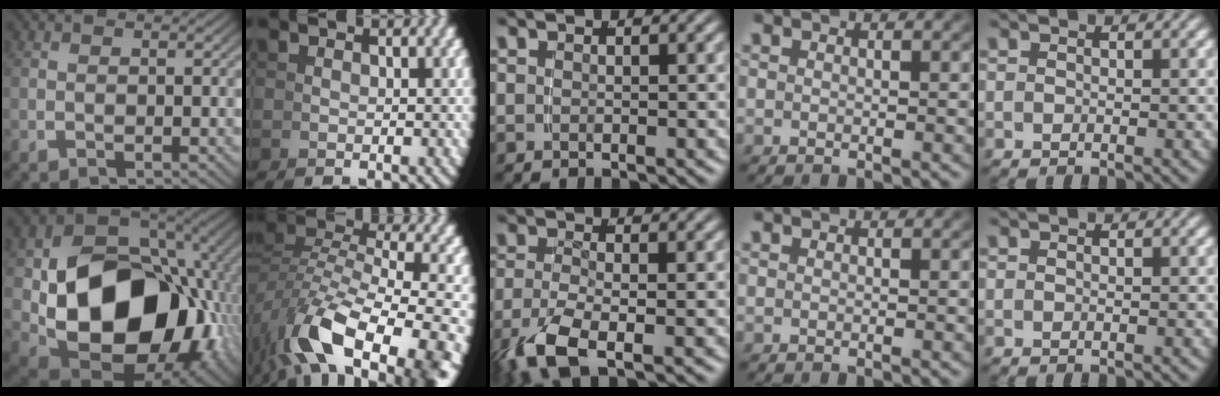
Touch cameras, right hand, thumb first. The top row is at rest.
{"thumb": {"total": 24.7, "force": [-3.3, 16.2, 18.4], "torque": [-0.348, -0.078, -0.017]}, "index": {"total": 10.4, "force": [-3.0, 5.2, 8.4], "torque": [-0.148, -0.032, -0.027]}, "middle": {"total": 4.5, "force": [-2.5, 1.6, 3.4], "torque": [-0.087, -0.021, -0.031]}}